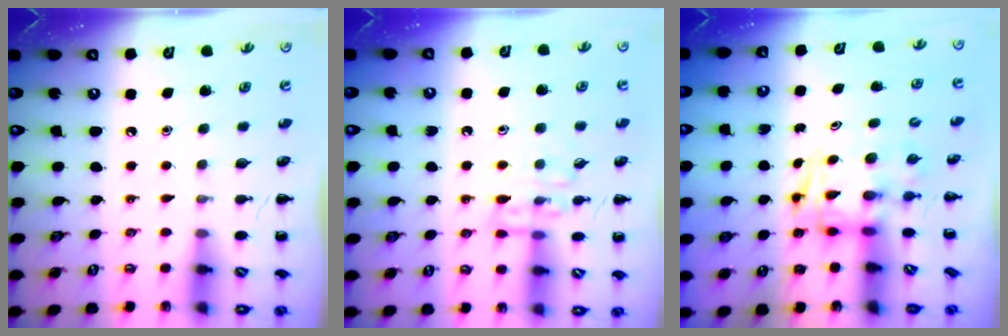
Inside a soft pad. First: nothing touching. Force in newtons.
{"total": 11.2, "press": 11.2, "slide": 0.7}
{"total": 2.8, "press": 2.8, "slide": 0.5}